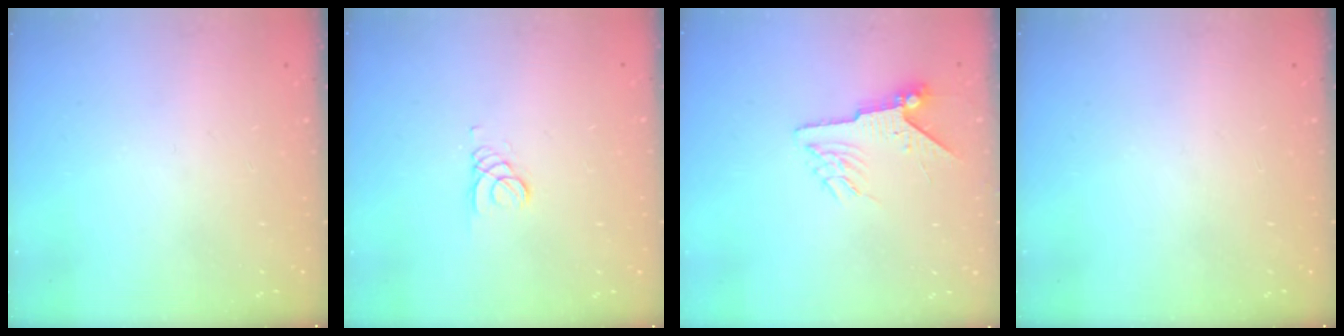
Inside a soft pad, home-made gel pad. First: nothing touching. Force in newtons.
{"total": 0.7, "press": 0.7, "slide": 0.1}
{"total": 6.8, "press": 6.7, "slide": 1.1}
{"total": 0.0}